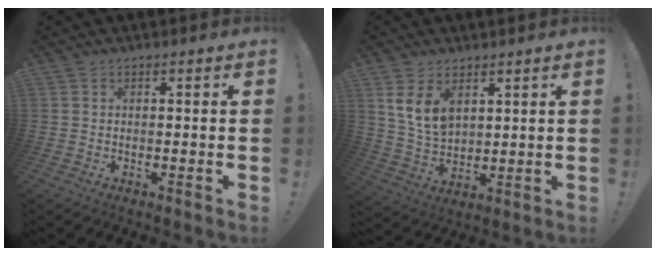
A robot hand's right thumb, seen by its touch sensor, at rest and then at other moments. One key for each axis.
{"total": 9.0, "fx": 4.6, "fy": 5.7, "fz": 5.3, "tx": -0.097, "ty": -0.021, "tz": 0.090}